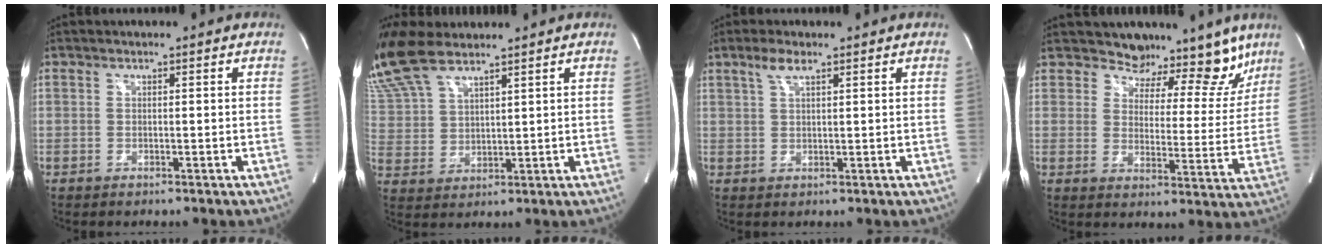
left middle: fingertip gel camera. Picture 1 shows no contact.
{"total": 12.6, "force": [10.4, 3.7, 6.0], "torque": [-0.155, 0.015, 0.215]}
{"total": 2.6, "force": [1.7, 0.5, 1.9], "torque": [-0.044, 0.006, 0.036]}
{"total": 14.0, "force": [12.3, 5.2, 4.2], "torque": [-0.021, -0.023, 0.129]}